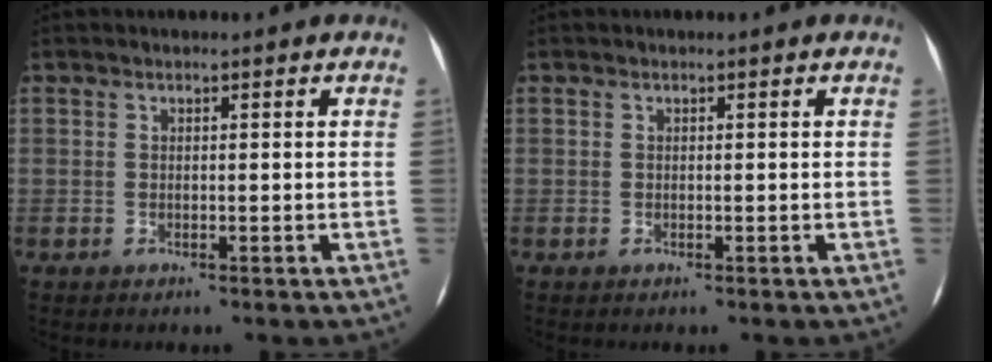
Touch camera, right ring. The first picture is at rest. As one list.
[{"total": 0.0}]